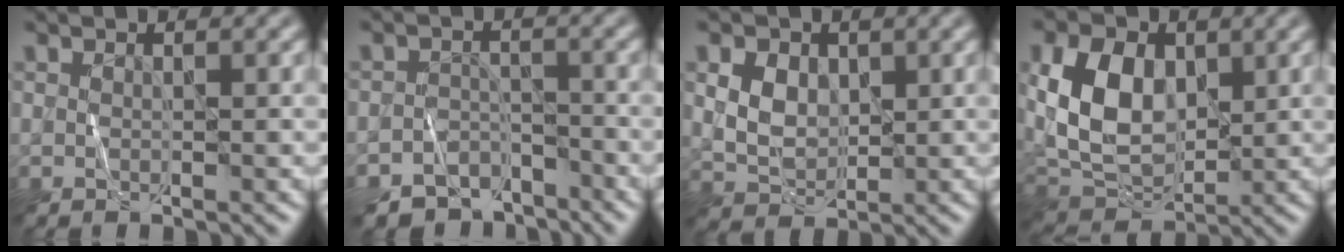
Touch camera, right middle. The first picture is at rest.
{"total": 4.7, "force": [-4.2, 2.1, 0.4], "torque": [0.006, -0.004, -0.068]}
{"total": 3.8, "force": [0.9, 2.9, 2.2], "torque": [-0.053, 0.004, 0.015]}
{"total": 8.2, "force": [1.1, 5.6, 5.9], "torque": [-0.137, 0.001, 0.019]}